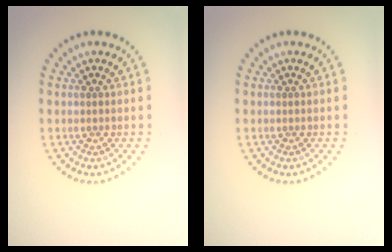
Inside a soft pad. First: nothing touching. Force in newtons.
{"total": 0.0}